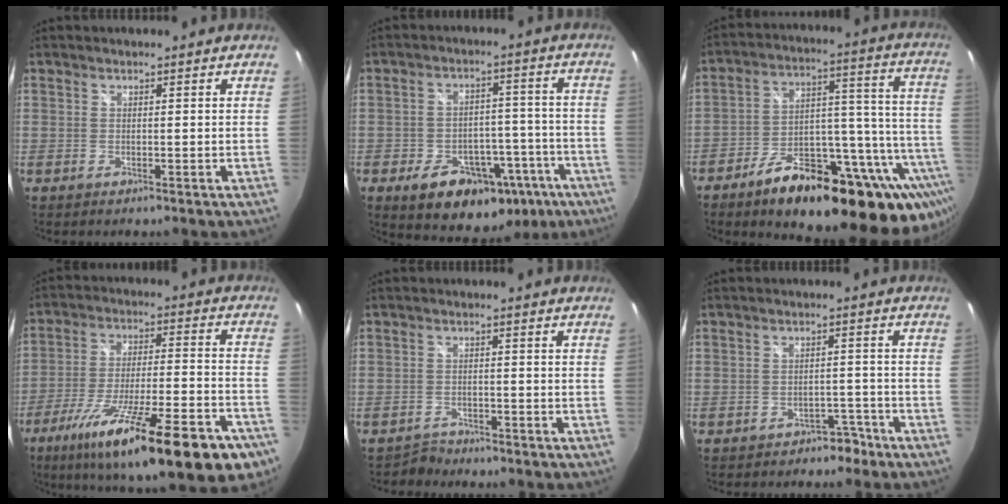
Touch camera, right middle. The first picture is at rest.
{"total": 19.5, "force": [-10.7, 12.0, 11.0], "torque": [-0.182, 0.015, -0.121]}
{"total": 29.9, "force": [-19.9, 10.3, 19.9], "torque": [-0.240, 0.013, -0.274]}
{"total": 26.8, "force": [-17.2, 5.7, 19.8], "torque": [-0.323, -0.068, -0.254]}
{"total": 2.3, "force": [-2.0, 1.0, -0.5], "torque": [0.004, 0.005, -0.037]}
{"total": 3.6, "force": [-2.7, 2.3, 0.7], "torque": [-0.007, 0.016, -0.032]}